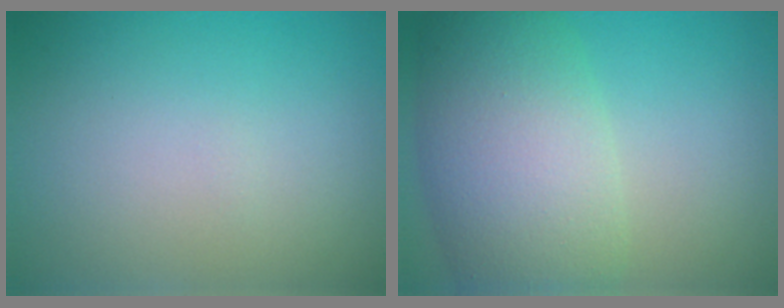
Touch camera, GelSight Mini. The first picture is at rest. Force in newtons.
{"total": 8.7, "press": 8.7, "slide": 0.5}